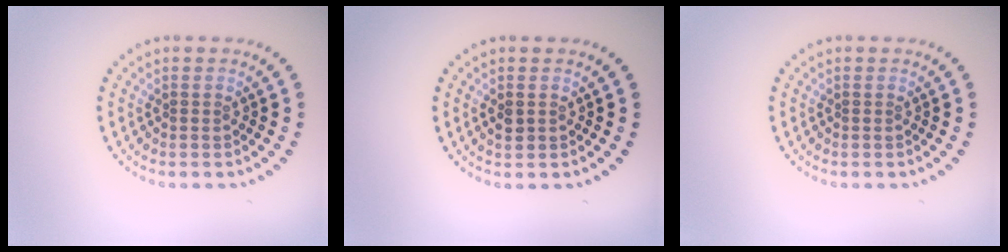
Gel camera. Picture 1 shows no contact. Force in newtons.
{"total": 1.2, "press": 1.2, "slide": 0.2}
{"total": 0.0}